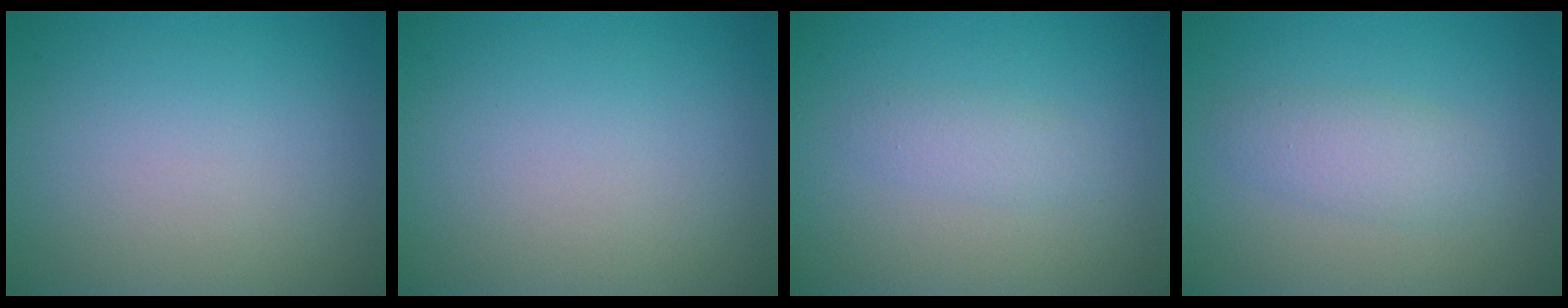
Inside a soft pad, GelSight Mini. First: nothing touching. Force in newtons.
{"total": 0.0}
{"total": 1.5, "press": 1.5, "slide": 0.0}
{"total": 2.5, "press": 2.5, "slide": 0.1}